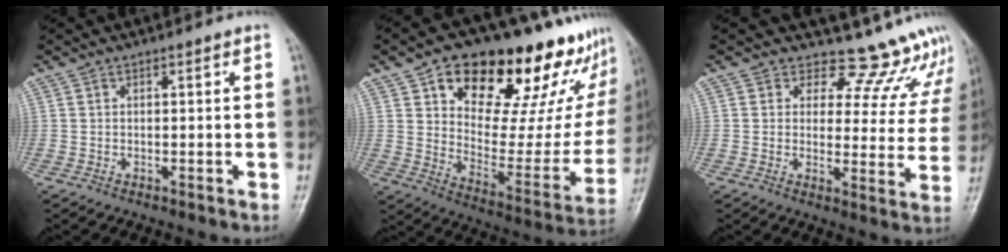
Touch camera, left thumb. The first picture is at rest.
{"total": 29.4, "force": [18.9, 14.1, 17.6], "torque": [-0.208, -0.063, 0.271]}
{"total": 12.9, "force": [12.1, 4.5, 0.8], "torque": [0.041, -0.108, 0.122]}